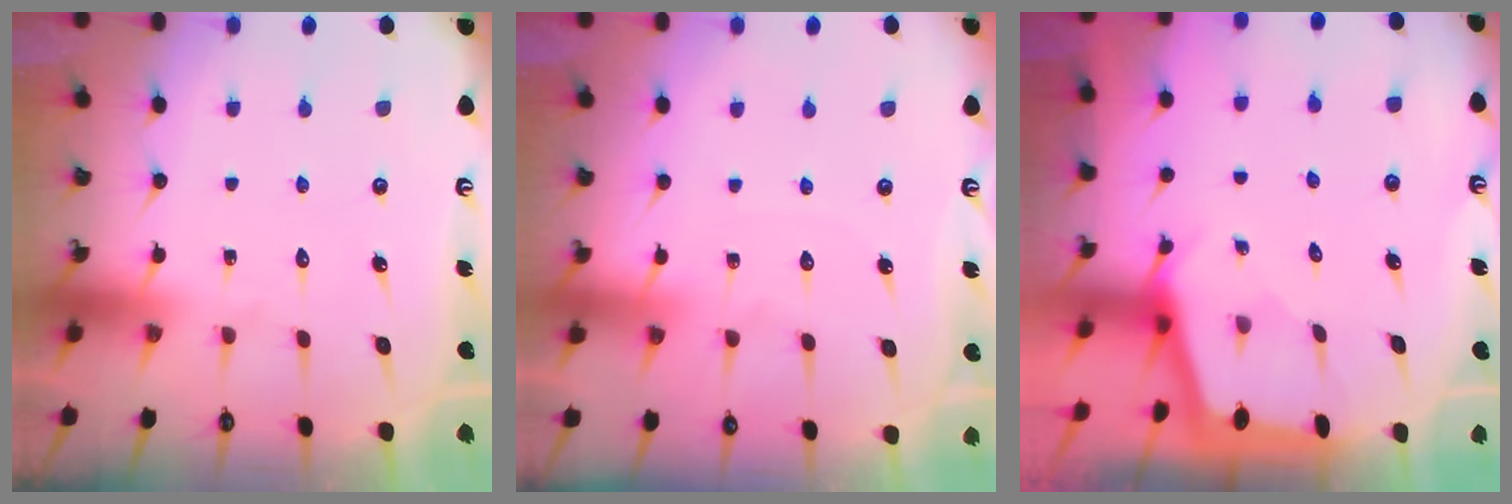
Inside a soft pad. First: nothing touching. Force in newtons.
{"total": 4.0, "press": 4.0, "slide": 0.5}
{"total": 1.9, "press": 1.9, "slide": 0.1}